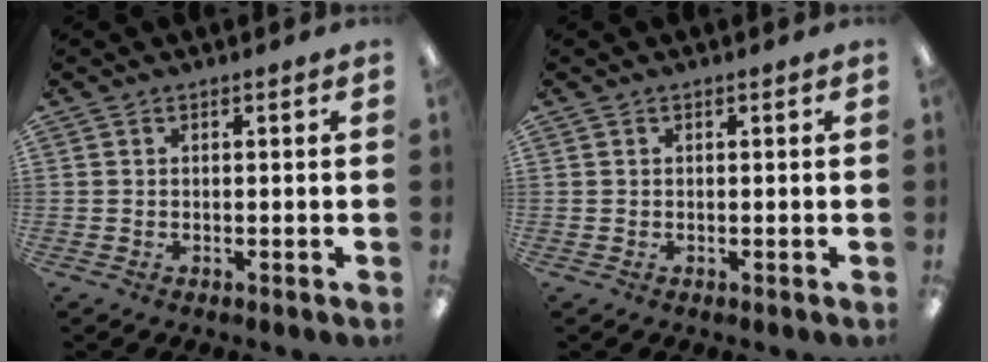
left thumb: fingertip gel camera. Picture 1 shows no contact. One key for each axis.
{"total": 0.0}